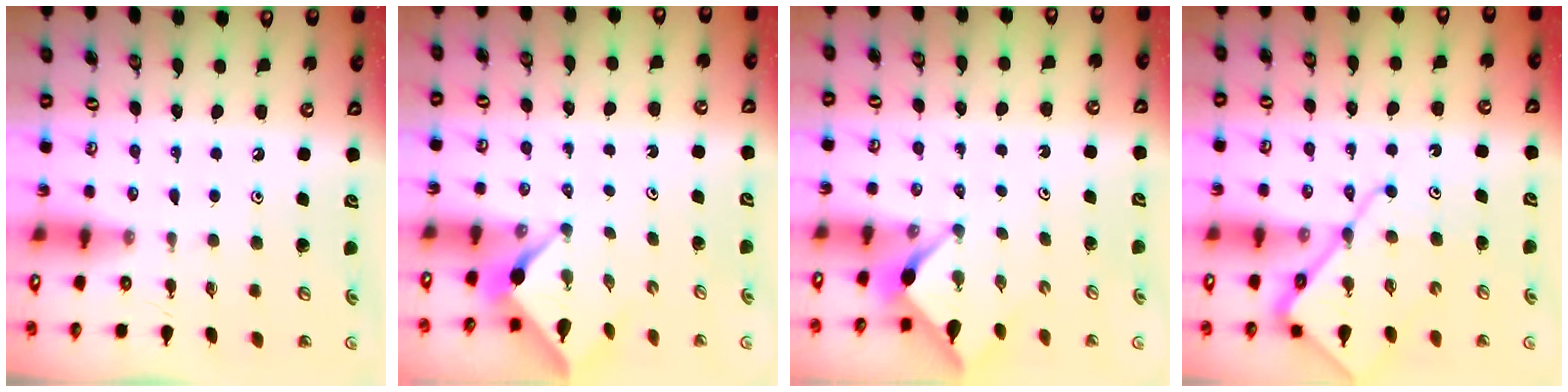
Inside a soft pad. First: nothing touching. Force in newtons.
{"total": 2.5, "press": 2.5, "slide": 0.3}
{"total": 2.5, "press": 2.5, "slide": 0.3}
{"total": 12.9, "press": 12.8, "slide": 1.4}